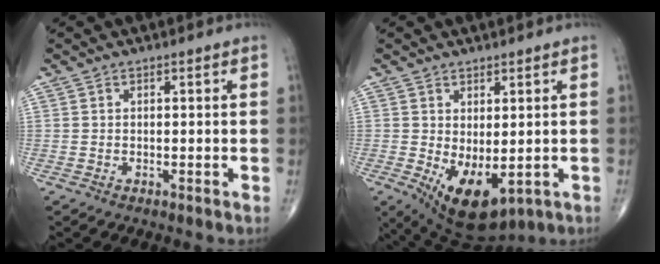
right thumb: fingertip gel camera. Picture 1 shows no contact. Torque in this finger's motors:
{"motor_torque": [-0.21, 0.99, 0.67, 0.38, 0.30]}